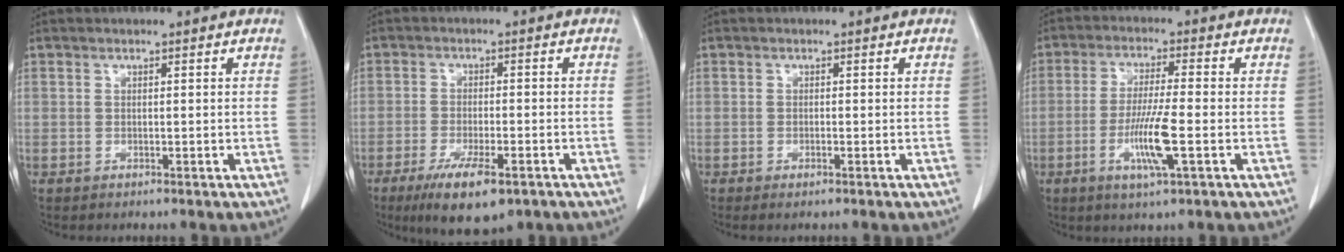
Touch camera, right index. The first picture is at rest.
{"total": 9.3, "force": [-5.6, 2.2, 7.1], "torque": [-0.120, -0.019, -0.085]}
{"total": 0.9, "force": [-0.5, 0.0, 0.7], "torque": [-0.012, -0.002, -0.007]}
{"total": 7.9, "force": [-2.4, 0.0, 7.5], "torque": [-0.142, -0.009, -0.045]}